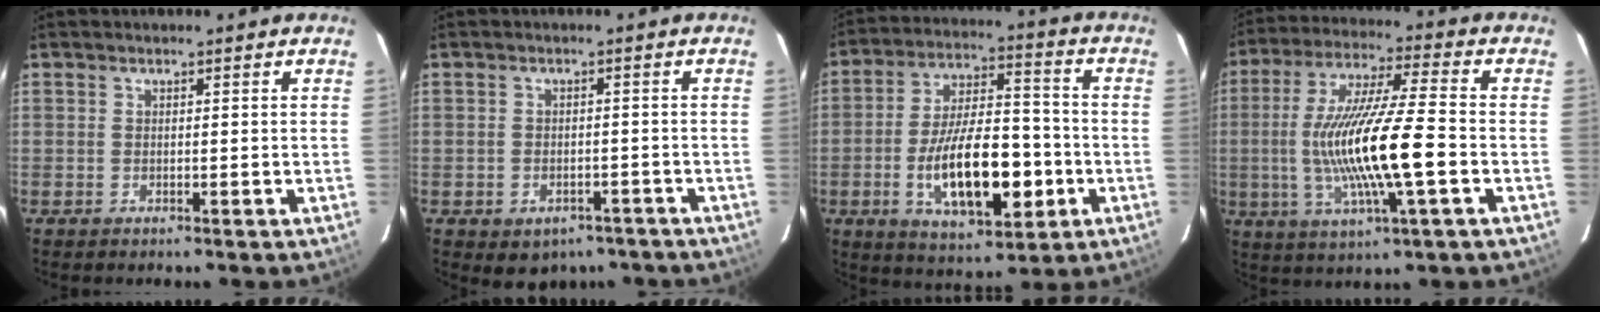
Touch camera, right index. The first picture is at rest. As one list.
[{"total": 8.0, "force": [-5.3, 5.2, 2.9], "torque": [-0.058, 0.007, -0.050]}, {"total": 17.9, "force": [-5.0, 7.4, 15.5], "torque": [-0.289, 0.001, -0.071]}, {"total": 17.4, "force": [-3.0, 1.7, 17.1], "torque": [-0.326, -0.008, -0.051]}]